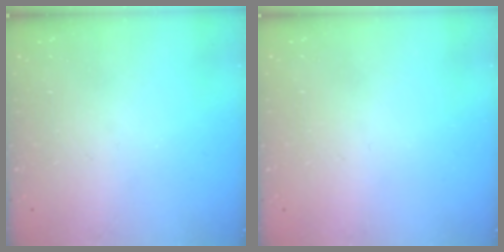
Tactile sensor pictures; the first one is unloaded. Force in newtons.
{"total": 0.9, "press": 0.9, "slide": 0.1}